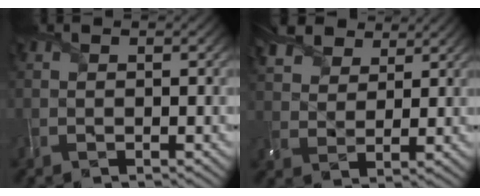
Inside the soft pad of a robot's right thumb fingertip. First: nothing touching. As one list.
[{"total": 6.9, "force": [5.1, 3.5, 3.2], "torque": [-0.093, 0.015, 0.100]}]